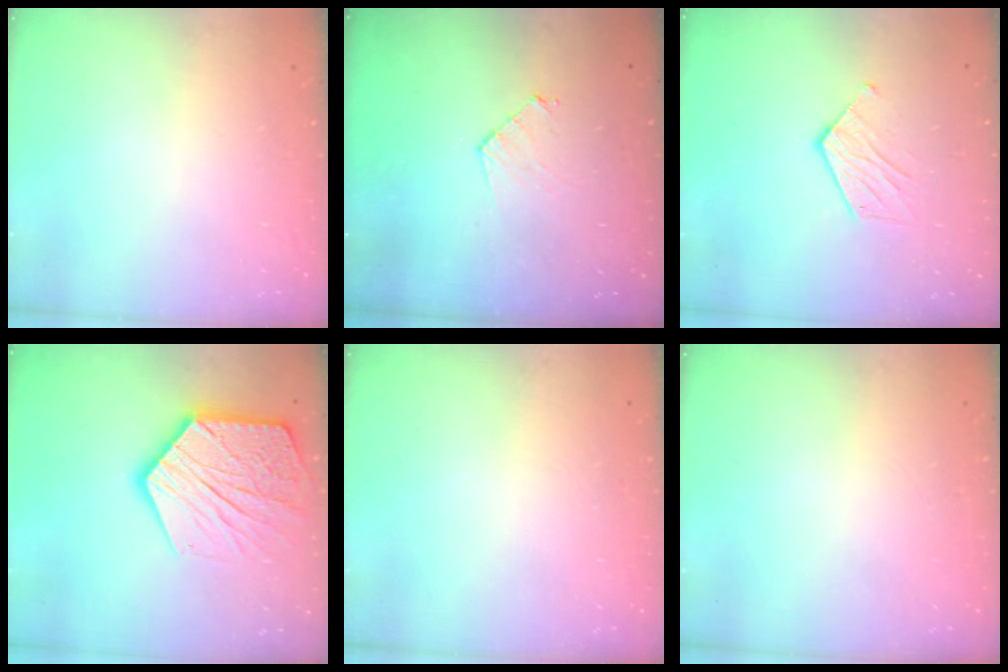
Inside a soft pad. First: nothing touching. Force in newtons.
{"total": 6.7, "press": 6.7, "slide": 0.5}
{"total": 7.6, "press": 7.5, "slide": 0.4}
{"total": 20.2, "press": 20.1, "slide": 1.0}
{"total": 0.0}
{"total": 0.0}